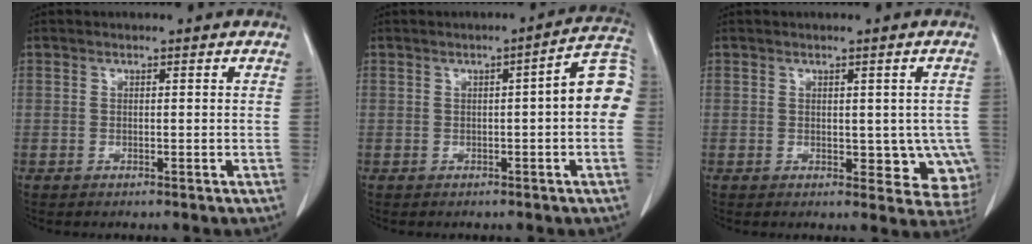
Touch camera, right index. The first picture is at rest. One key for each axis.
{"total": 7.4, "fx": 0.1, "fy": 1.0, "fz": 7.3, "tx": -0.084, "ty": 0.024, "tz": -0.007}
{"total": 6.8, "fx": -0.7, "fy": 4.0, "fz": 5.4, "tx": -0.030, "ty": 0.004, "tz": -0.001}